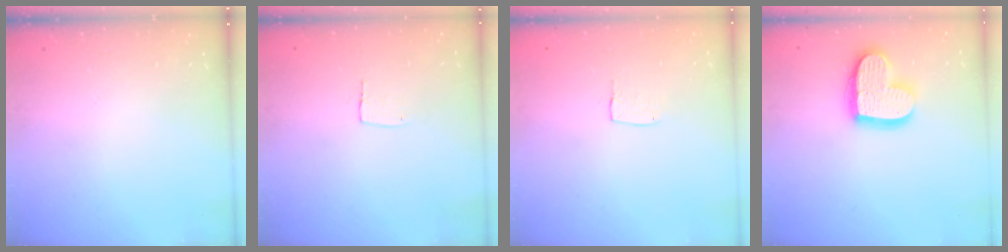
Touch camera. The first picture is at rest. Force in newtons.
{"total": 3.8, "press": 3.8, "slide": 0.1}
{"total": 3.5, "press": 3.5, "slide": 0.1}
{"total": 16.2, "press": 16.1, "slide": 1.3}